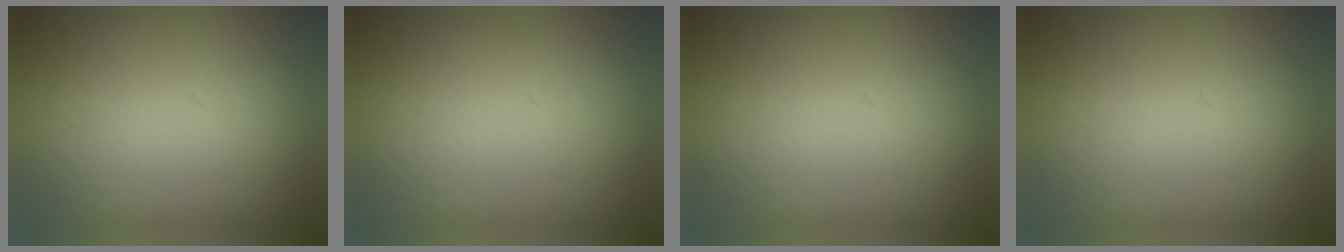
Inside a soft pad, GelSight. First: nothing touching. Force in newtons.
{"total": 1.0}
{"total": 0.0}
{"total": 0.0}